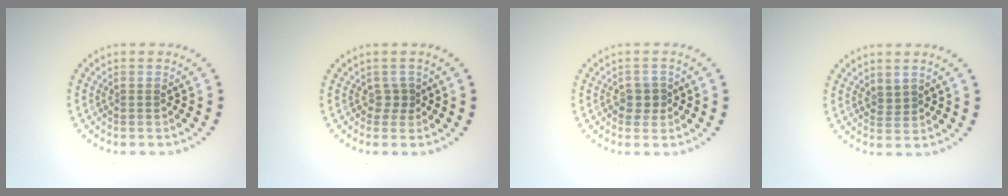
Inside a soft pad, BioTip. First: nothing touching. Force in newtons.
{"total": 1.1, "press": 0.8, "slide": 0.7}
{"total": 1.4, "press": 1.3, "slide": 0.6}
{"total": 0.7, "press": 0.4, "slide": 0.5}